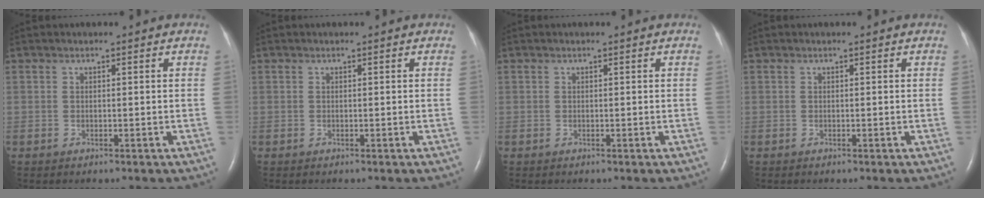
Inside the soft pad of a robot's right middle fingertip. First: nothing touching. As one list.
[{"total": 0.0}, {"total": 0.0}, {"total": 0.0}]